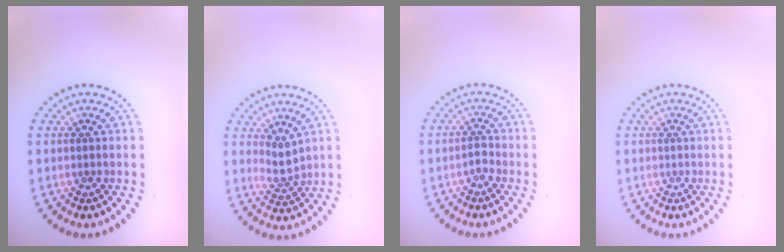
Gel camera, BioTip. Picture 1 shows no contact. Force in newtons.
{"total": 1.9, "press": 1.4, "slide": 1.3}
{"total": 1.1, "press": 0.9, "slide": 0.5}
{"total": 0.0}